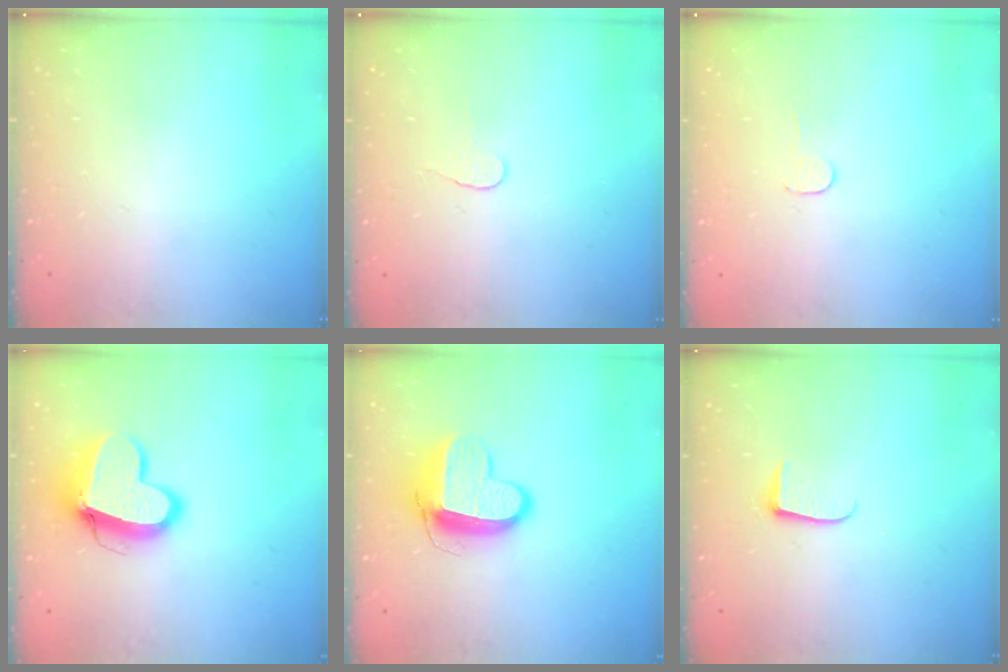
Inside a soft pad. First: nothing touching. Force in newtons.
{"total": 3.9, "press": 3.9, "slide": 0.4}
{"total": 2.7, "press": 2.7, "slide": 0.2}
{"total": 13.3, "press": 13.2, "slide": 1.3}
{"total": 11.7, "press": 11.6, "slide": 1.3}
{"total": 4.9, "press": 4.8, "slide": 0.6}